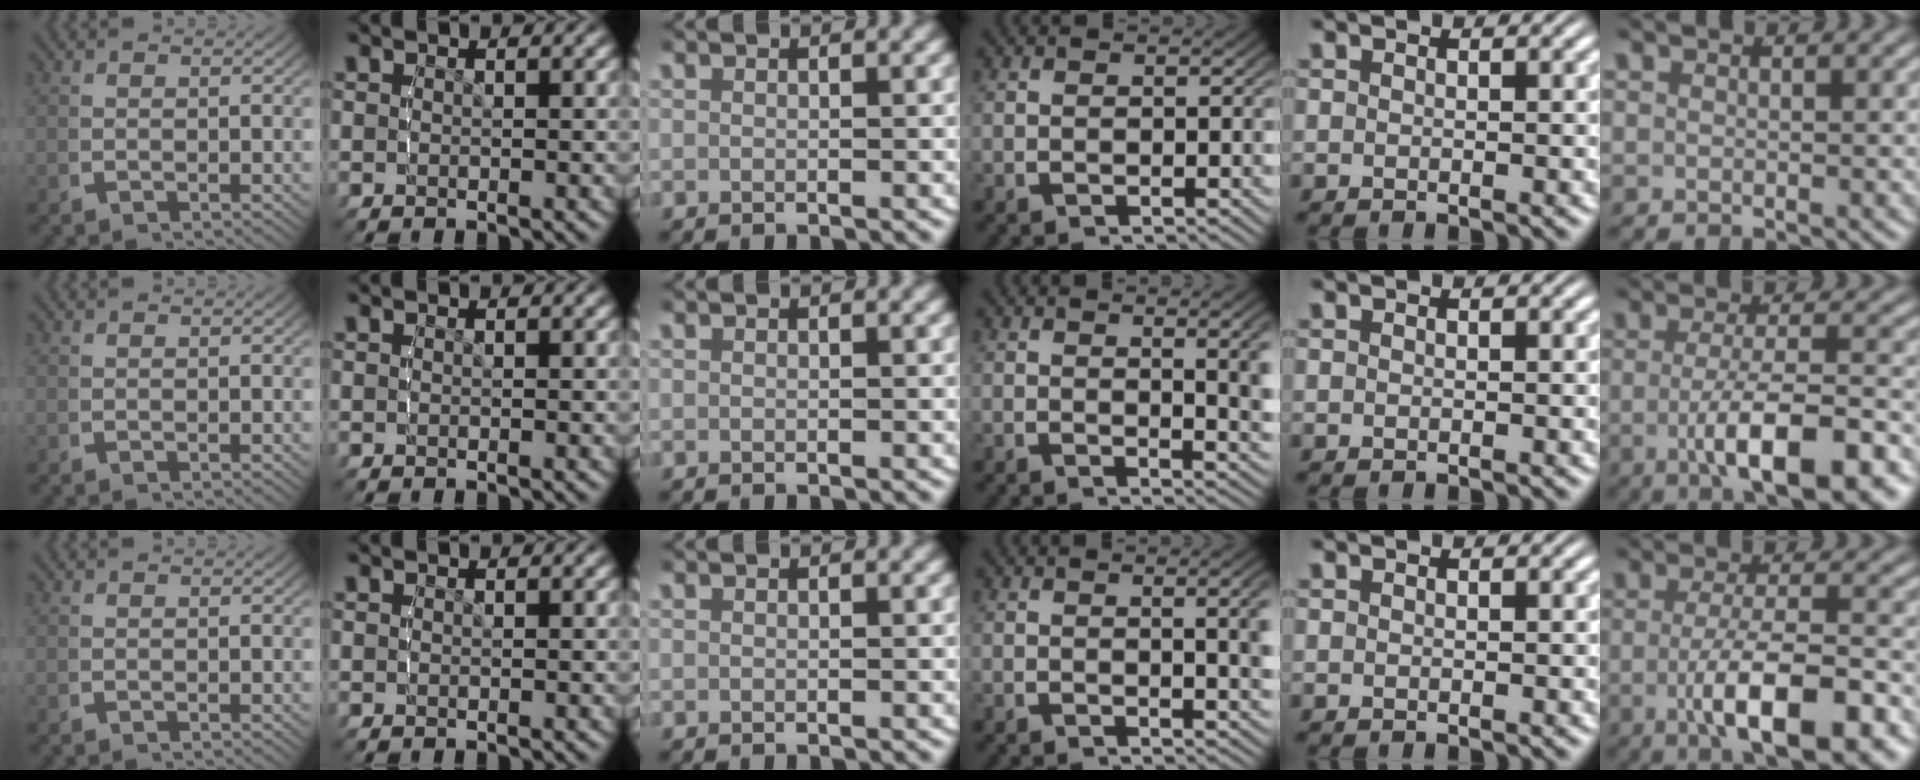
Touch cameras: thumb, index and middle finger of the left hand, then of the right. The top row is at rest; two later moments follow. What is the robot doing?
{"motion": "lift_and_place", "object": "bottle"}